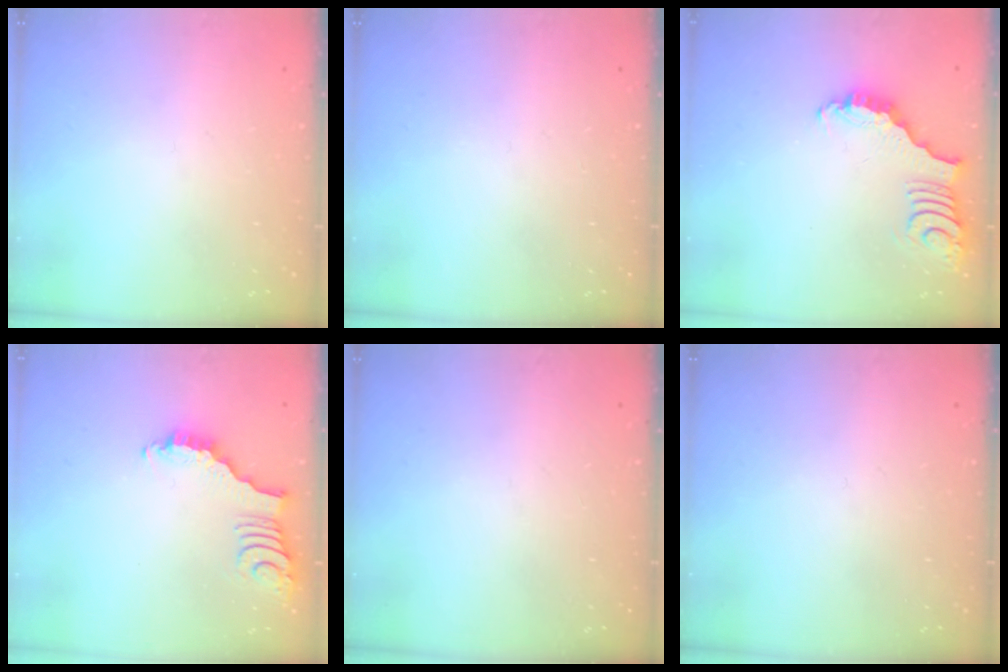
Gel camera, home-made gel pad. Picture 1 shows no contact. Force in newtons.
{"total": 0.0}
{"total": 3.4, "press": 3.3, "slide": 0.7}
{"total": 2.2, "press": 2.2, "slide": 0.4}
{"total": 0.0}
{"total": 0.0}